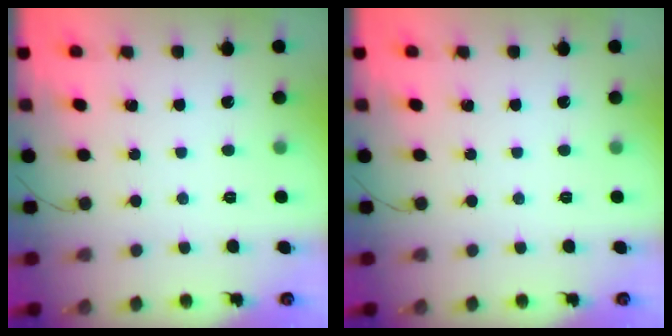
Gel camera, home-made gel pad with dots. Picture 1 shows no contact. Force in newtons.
{"total": 0.0}